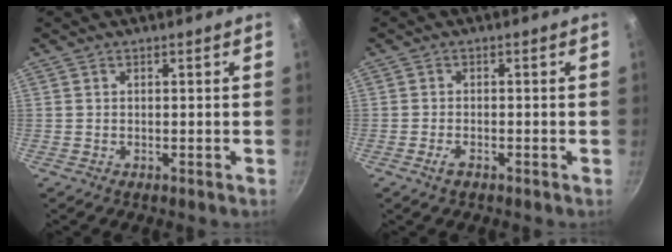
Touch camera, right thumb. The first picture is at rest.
{"total": 1.8, "force": [-1.2, 0.6, 1.2], "torque": [-0.028, 0.009, -0.025]}